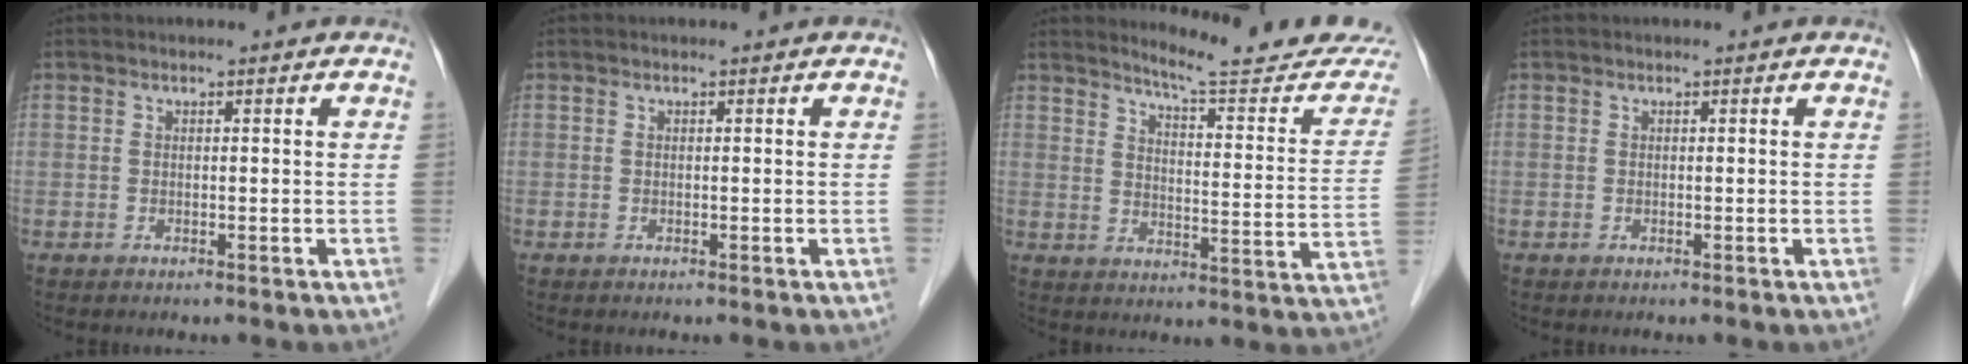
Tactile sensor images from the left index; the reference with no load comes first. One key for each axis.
{"total": 0.0}
{"total": 17.1, "fx": 16.1, "fy": 0.7, "fz": 5.5, "tx": -0.070, "ty": -0.084, "tz": 0.194}
{"total": 0.0}